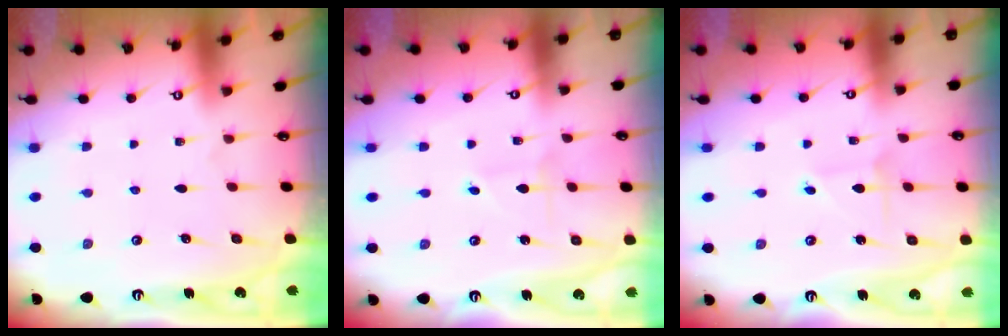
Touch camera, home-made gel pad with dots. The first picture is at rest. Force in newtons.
{"total": 1.1, "press": 1.1, "slide": 0.1}
{"total": 1.4, "press": 1.4, "slide": 0.1}